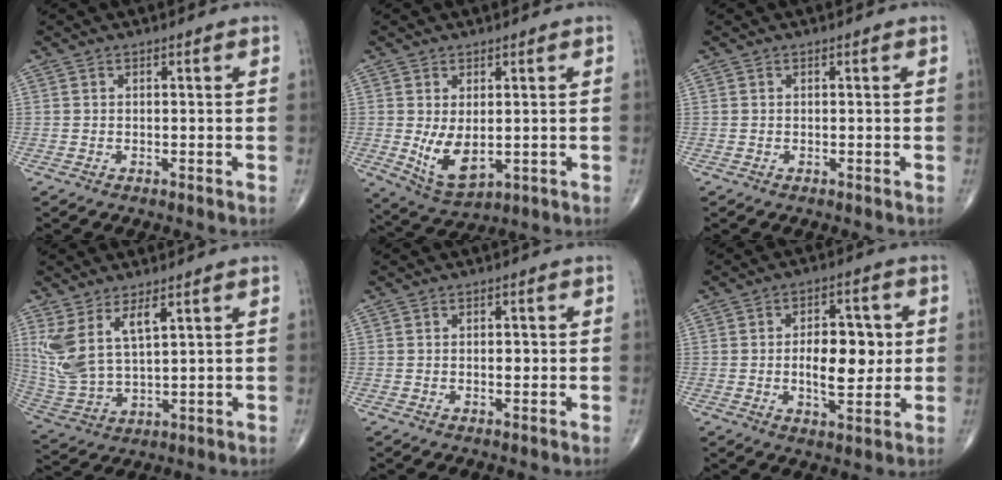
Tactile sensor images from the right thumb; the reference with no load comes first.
{"total": 7.4, "force": [-0.2, 4.0, 6.2], "torque": [-0.105, -0.016, 0.015]}
{"total": 0.0}
{"total": 10.9, "force": [5.0, 4.4, 8.6], "torque": [-0.188, -0.025, 0.116]}
{"total": 1.7, "force": [0.0, 0.9, 1.5], "torque": [-0.021, 0.000, 0.000]}
{"total": 10.5, "force": [0.3, 5.4, 9.1], "torque": [-0.114, 0.001, 0.010]}